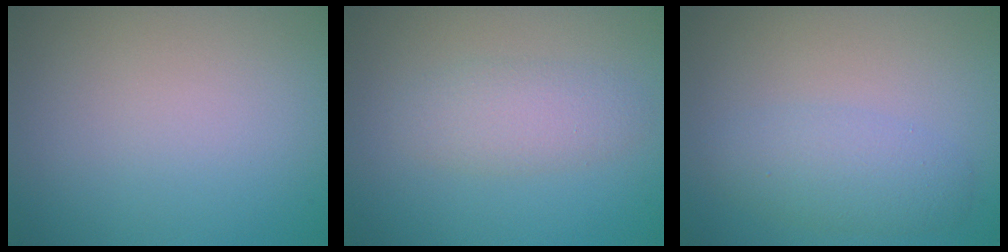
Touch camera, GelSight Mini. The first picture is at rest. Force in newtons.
{"total": 2.7, "press": 2.7, "slide": 0.1}
{"total": 3.0, "press": 3.0, "slide": 0.1}